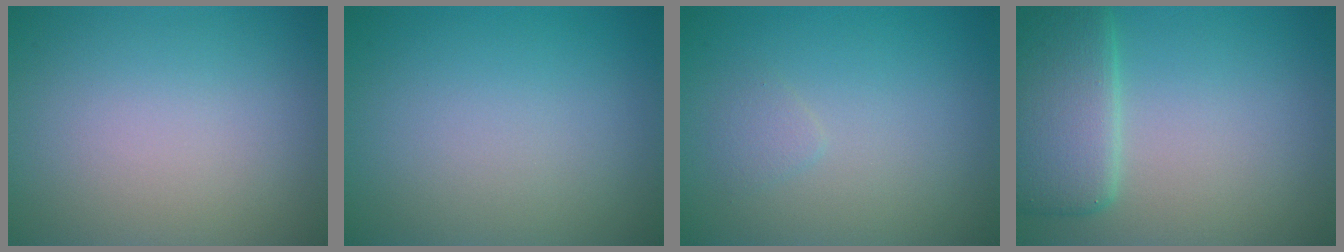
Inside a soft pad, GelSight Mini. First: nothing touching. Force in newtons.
{"total": 0.0}
{"total": 0.8, "press": 0.8, "slide": 0.0}
{"total": 5.4, "press": 5.4, "slide": 0.1}